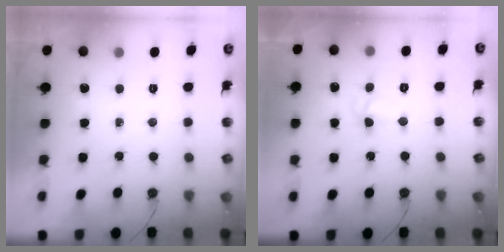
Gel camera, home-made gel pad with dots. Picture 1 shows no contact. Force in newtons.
{"total": 4.4, "press": 3.4, "slide": 2.8}